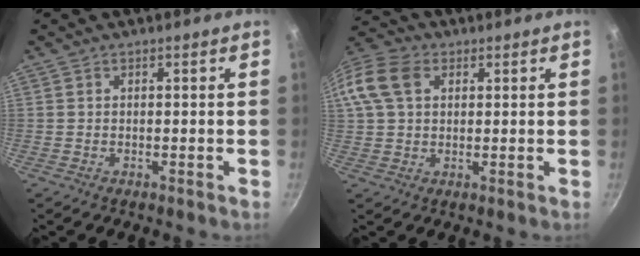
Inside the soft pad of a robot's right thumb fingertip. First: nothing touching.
{"total": 12.8, "force": [3.8, 9.2, 8.1], "torque": [-0.173, 0.025, 0.059]}